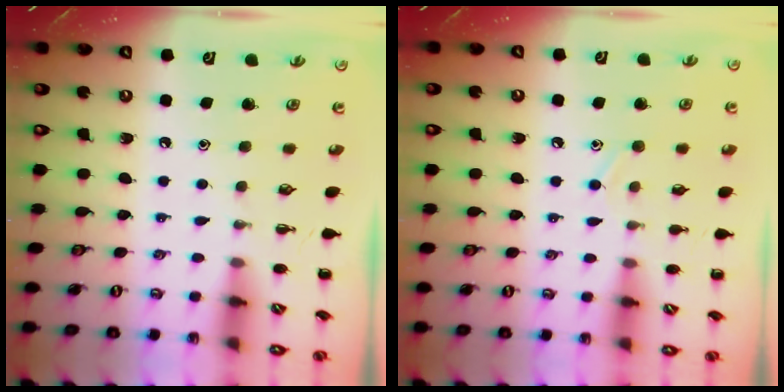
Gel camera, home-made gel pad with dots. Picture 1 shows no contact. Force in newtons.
{"total": 7.4, "press": 7.1, "slide": 2.0}